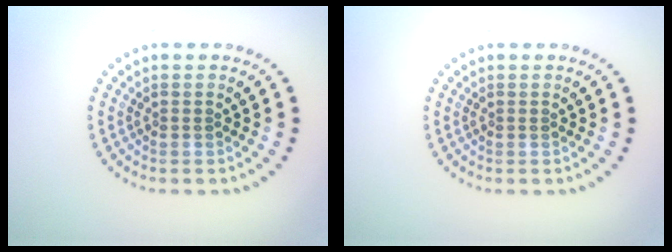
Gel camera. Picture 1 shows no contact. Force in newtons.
{"total": 0.0}